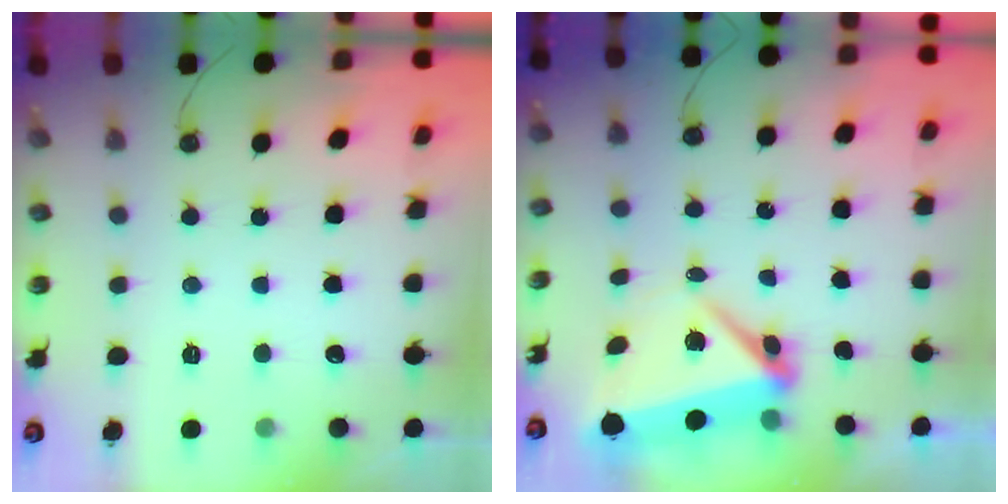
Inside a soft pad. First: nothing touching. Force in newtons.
{"total": 7.8, "press": 7.7, "slide": 0.7}